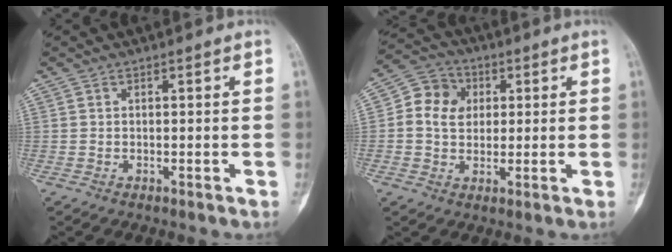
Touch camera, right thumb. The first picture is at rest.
{"total": 8.6, "force": [1.3, 7.2, 4.6], "torque": [-0.055, 0.009, 0.012]}